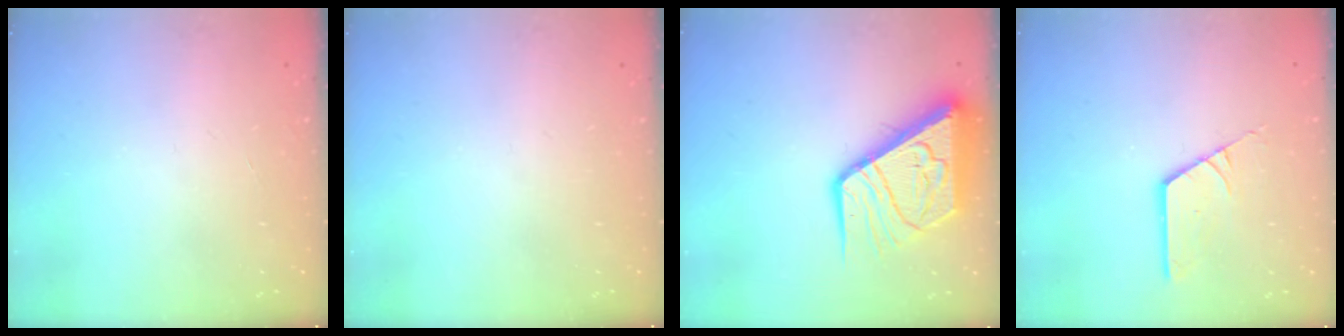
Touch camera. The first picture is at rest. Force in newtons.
{"total": 0.0}
{"total": 15.1, "press": 15.0, "slide": 1.7}
{"total": 4.5, "press": 4.4, "slide": 0.5}